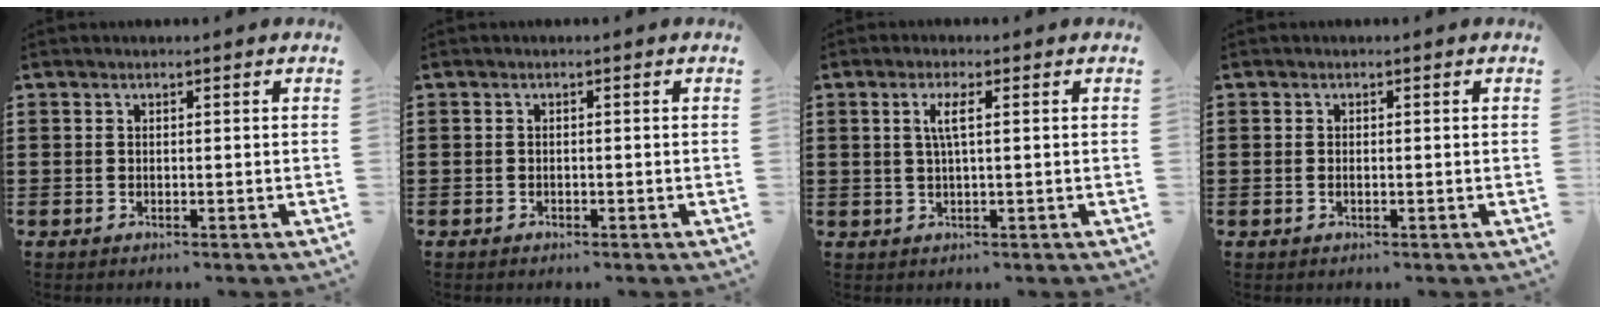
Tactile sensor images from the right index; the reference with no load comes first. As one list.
[{"total": 0.6, "force": [-0.5, 0.2, 0.1], "torque": [-0.003, 0.001, -0.011]}, {"total": 2.9, "force": [0.3, 0.1, 2.9], "torque": [-0.058, -0.002, 0.001]}, {"total": 0.5, "force": [-0.3, 0.1, 0.4], "torque": [-0.009, -0.003, -0.005]}]